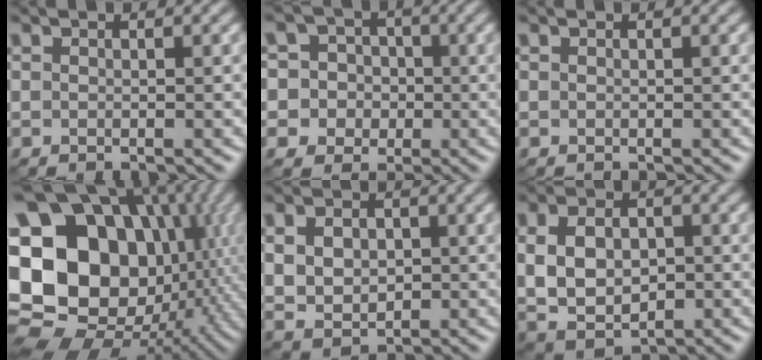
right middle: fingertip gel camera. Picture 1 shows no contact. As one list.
[{"total": 6.9, "force": [-0.1, 6.7, 1.5], "torque": [-0.026, 0.034, -0.021]}, {"total": 0.0}, {"total": 24.4, "force": [0.4, 20.6, 13.0], "torque": [-0.272, -0.006, -0.008]}, {"total": 4.5, "force": [0.5, 3.4, 2.8], "torque": [-0.058, -0.002, 0.016]}, {"total": 6.8, "force": [0.1, 4.9, 4.8], "torque": [-0.103, -0.004, 0.012]}]